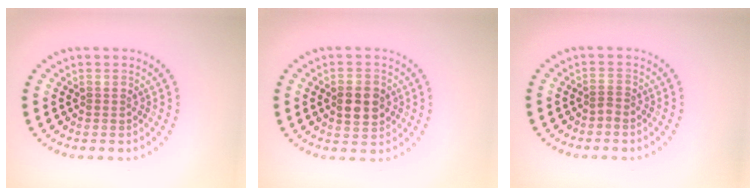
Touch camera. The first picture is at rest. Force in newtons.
{"total": 3.6, "press": 3.6, "slide": 0.1}
{"total": 0.7, "press": 0.4, "slide": 0.6}